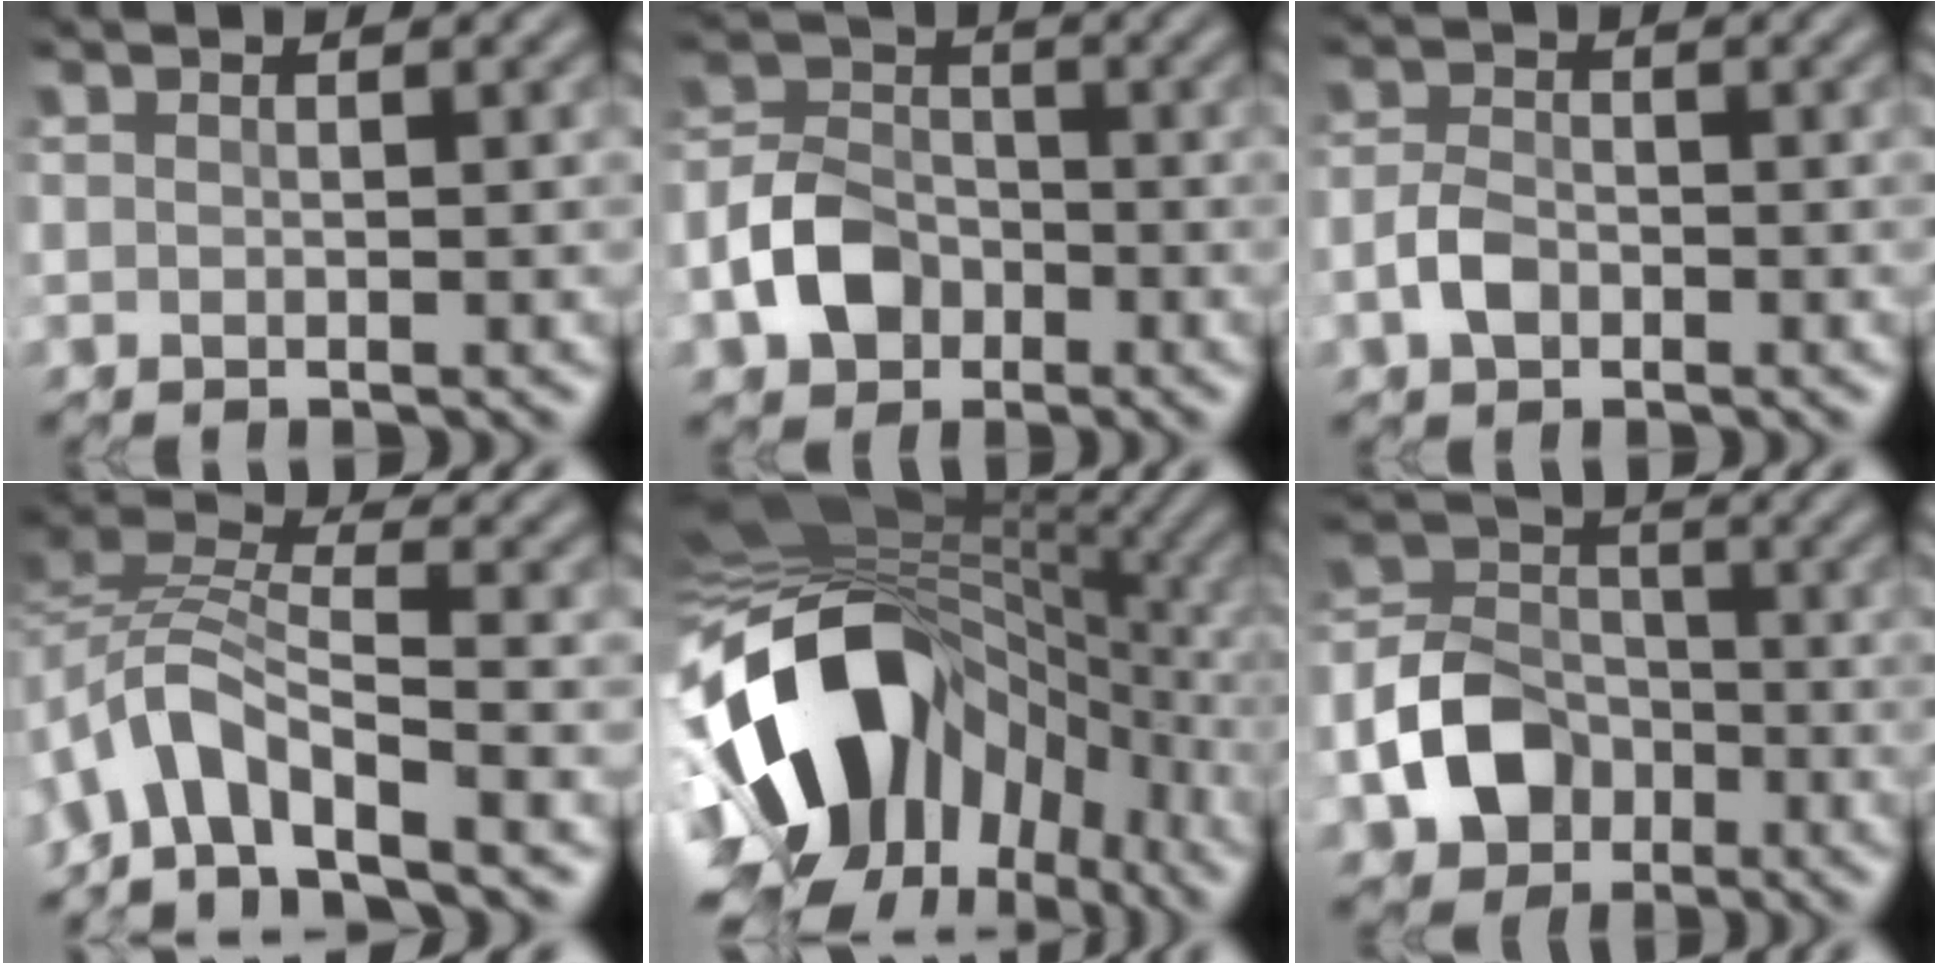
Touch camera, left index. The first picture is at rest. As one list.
[{"total": 4.9, "force": [-2.8, 3.2, 2.4], "torque": [-0.057, 0.004, -0.060]}, {"total": 2.2, "force": [-1.5, 1.1, 1.3], "torque": [-0.034, 0.005, -0.032]}, {"total": 4.2, "force": [-3.7, 0.3, 2.0], "torque": [-0.037, 0.008, -0.080]}, {"total": 16.4, "force": [-4.6, 10.9, 11.4], "torque": [-0.229, -0.008, -0.072]}, {"total": 6.2, "force": [-3.4, 4.3, 3.0], "torque": [-0.062, 0.001, -0.070]}]